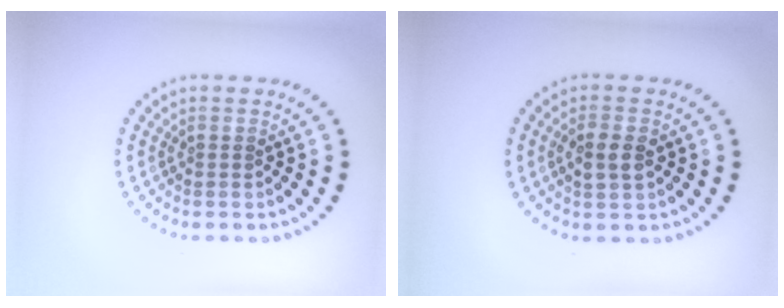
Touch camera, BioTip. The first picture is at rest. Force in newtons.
{"total": 2.1, "press": 2.1, "slide": 0.2}